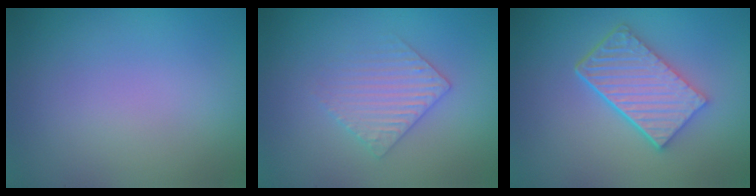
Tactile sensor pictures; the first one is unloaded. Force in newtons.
{"total": 3.0, "press": 2.9, "slide": 0.6}
{"total": 5.7, "press": 4.2, "slide": 3.9}